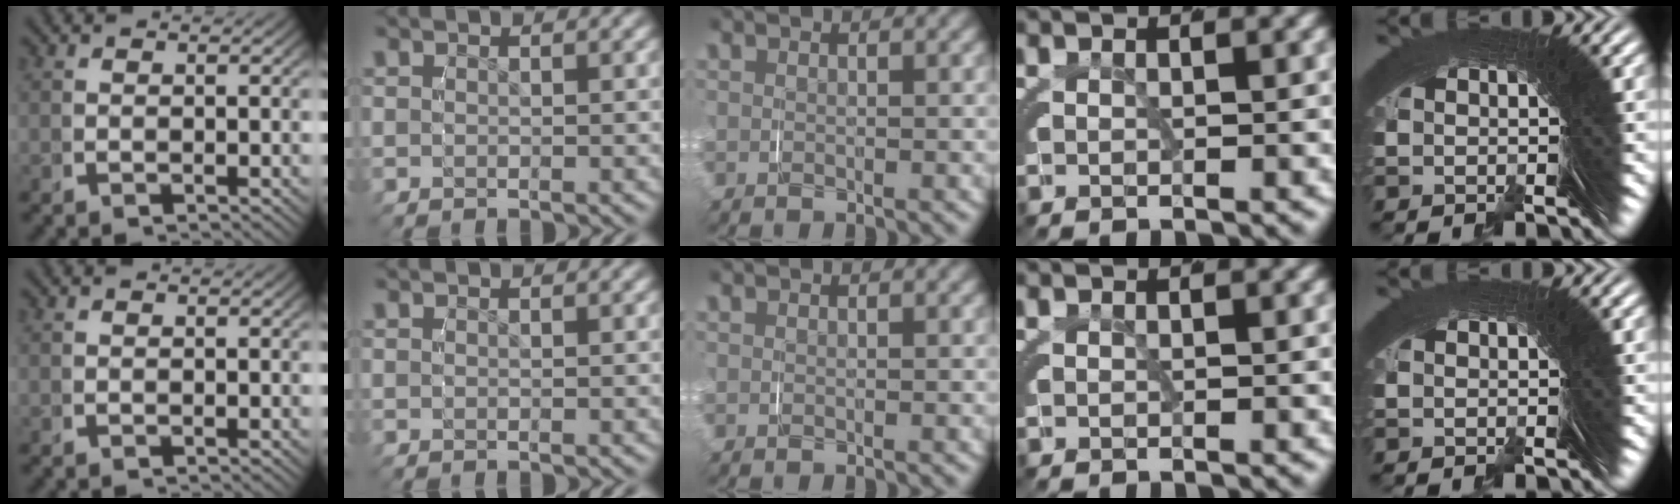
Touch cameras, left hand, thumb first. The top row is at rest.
{}